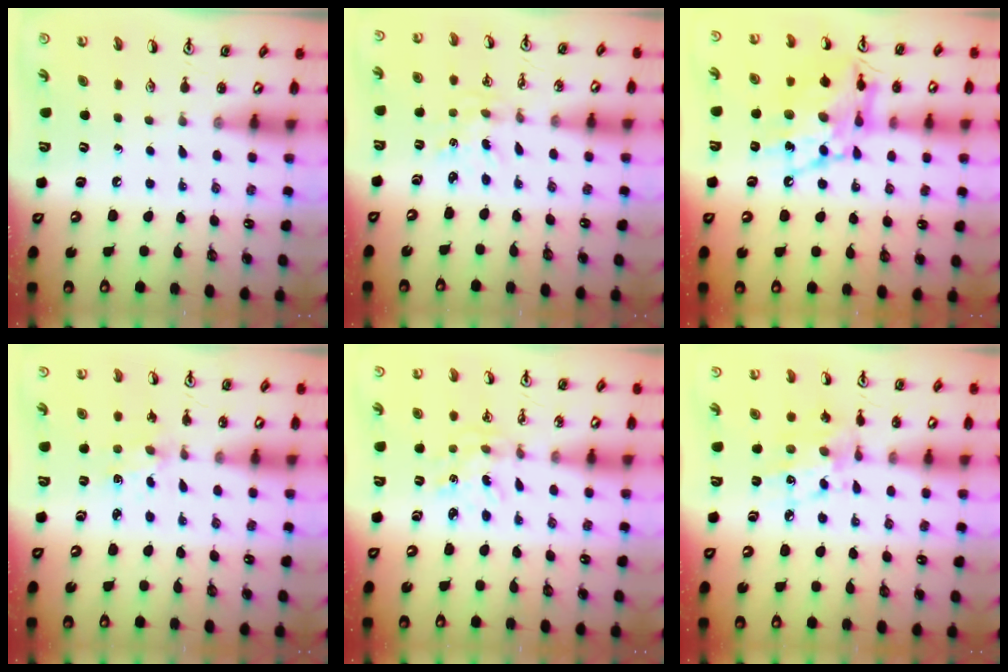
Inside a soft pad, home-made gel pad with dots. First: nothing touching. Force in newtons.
{"total": 0.7, "press": 0.7, "slide": 0.1}
{"total": 17.2, "press": 17.1, "slide": 1.7}
{"total": 1.5, "press": 1.4, "slide": 0.5}
{"total": 2.4, "press": 2.3, "slide": 0.3}
{"total": 10.4, "press": 10.3, "slide": 0.7}